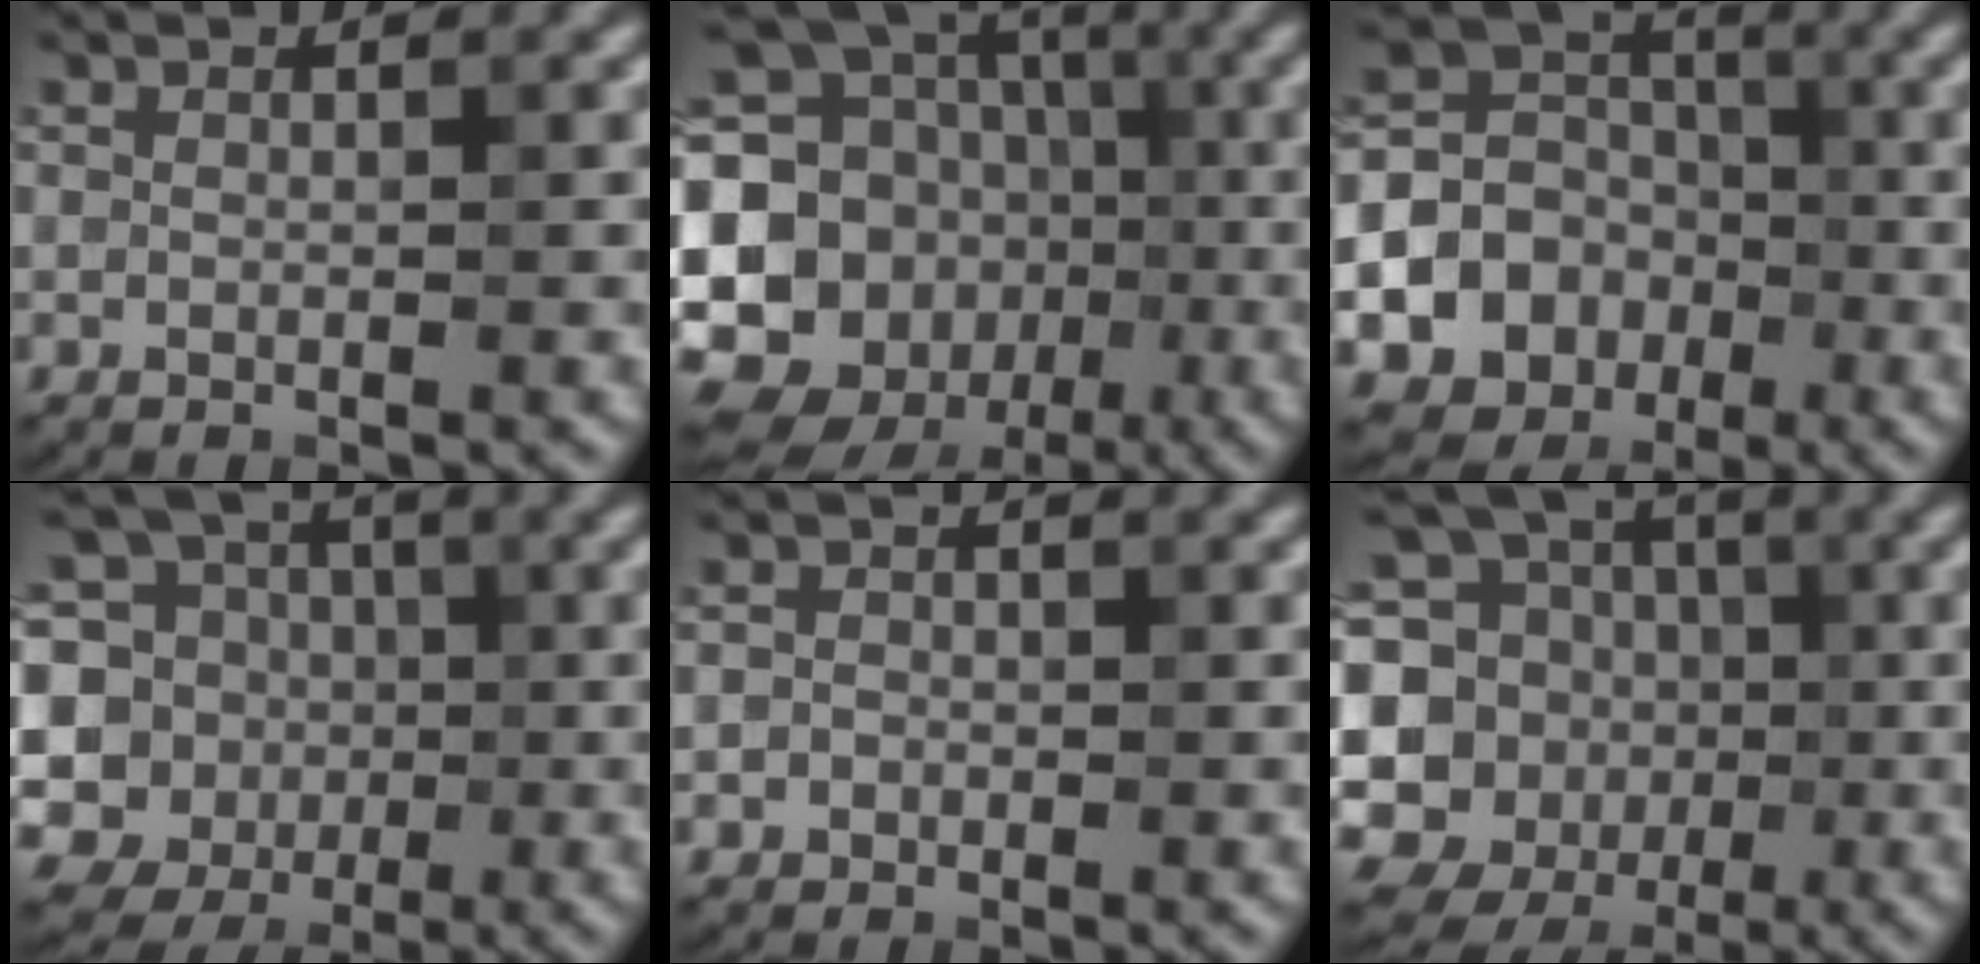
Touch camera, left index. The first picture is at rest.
{"total": 19.0, "force": [-3.3, 16.5, 8.8], "torque": [-0.195, 0.007, -0.078]}
{"total": 13.3, "force": [-4.1, 11.9, 4.0], "torque": [-0.095, -0.022, -0.082]}
{"total": 12.6, "force": [0.6, 11.6, 5.1], "torque": [-0.137, 0.037, -0.012]}
{"total": 1.1, "force": [-0.3, 1.0, 0.2], "torque": [0.010, -0.003, -0.011]}
{"total": 14.3, "force": [0.8, 12.9, 6.2], "torque": [-0.150, 0.029, 0.003]}